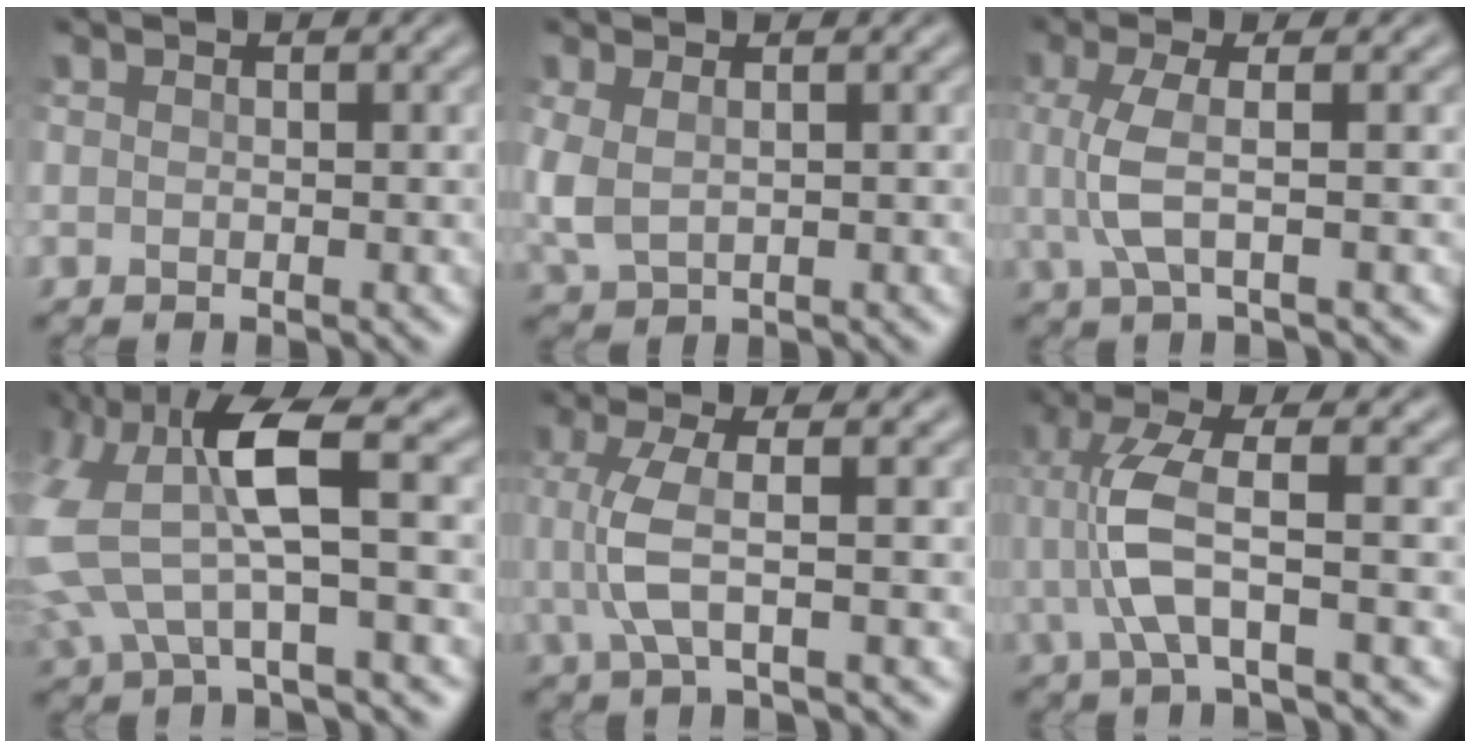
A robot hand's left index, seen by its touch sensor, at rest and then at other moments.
{"total": 3.5, "force": [-0.3, 2.3, 2.6], "torque": [-0.072, -0.009, 0.001]}
{"total": 3.5, "force": [-0.1, 0.7, 3.4], "torque": [-0.087, 0.002, -0.002]}
{"total": 8.8, "force": [0.8, 3.2, 8.2], "torque": [-0.196, 0.013, 0.005]}
{"total": 3.9, "force": [-0.2, 0.9, 3.8], "torque": [-0.097, 0.002, -0.004]}
{"total": 5.2, "force": [-0.4, 1.1, 5.0], "torque": [-0.120, 0.008, -0.008]}